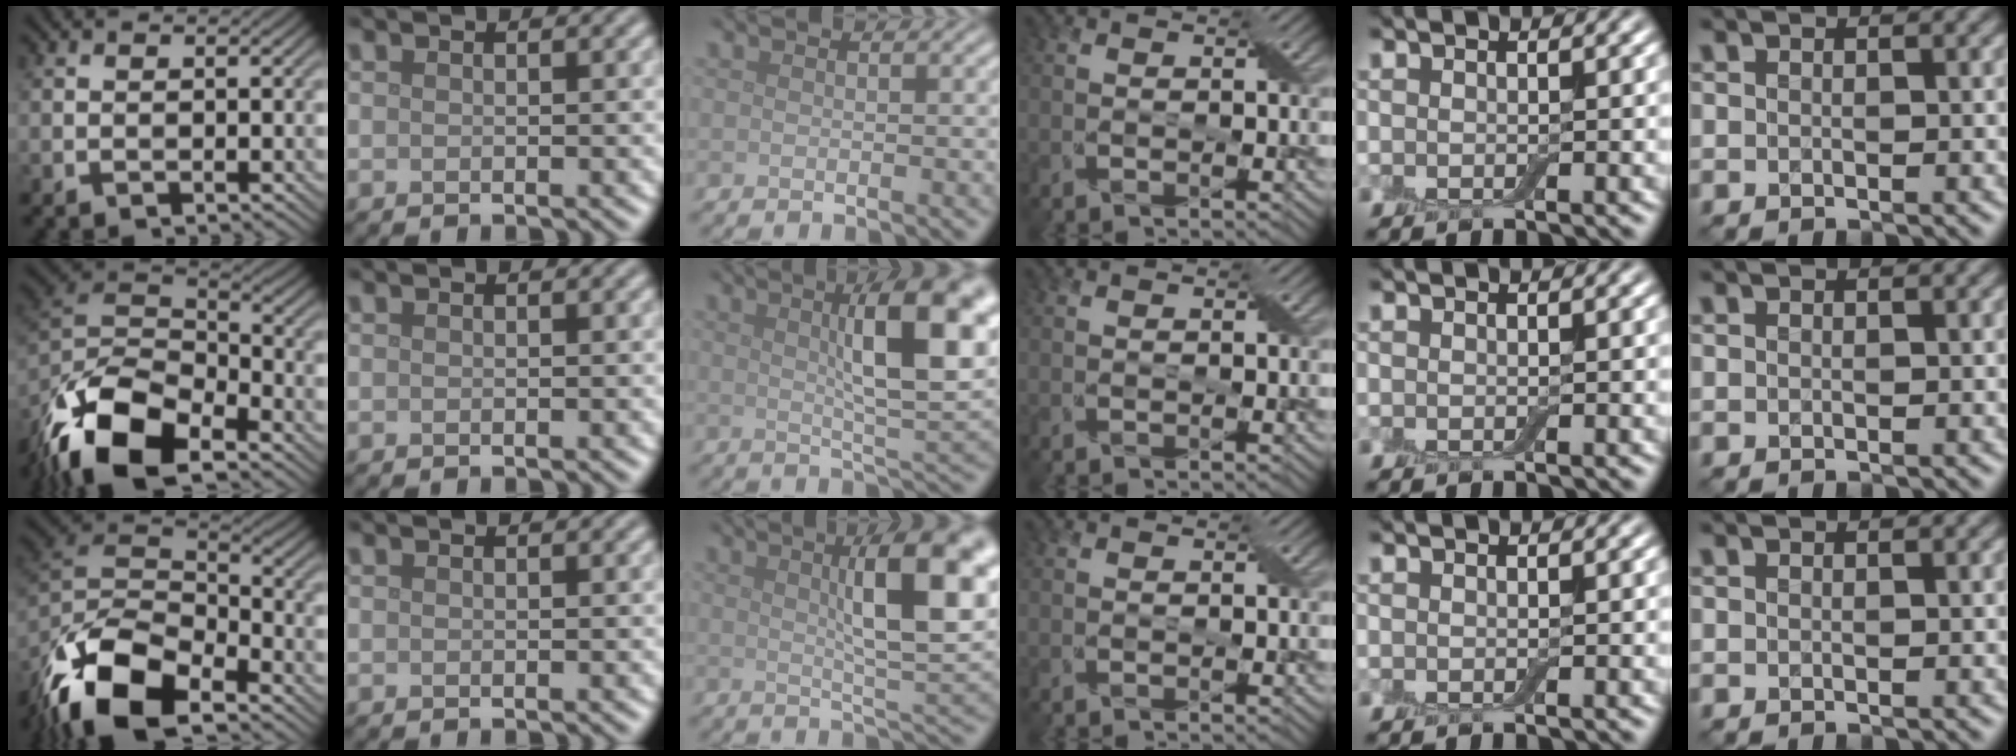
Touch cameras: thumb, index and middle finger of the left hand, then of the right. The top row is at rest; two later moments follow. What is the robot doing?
{"motion": "open", "object": "airpods case & airpods"}